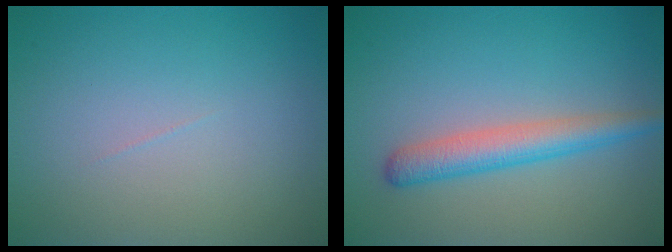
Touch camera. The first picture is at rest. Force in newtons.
{"total": 3.5, "press": 3.5, "slide": 0.1}